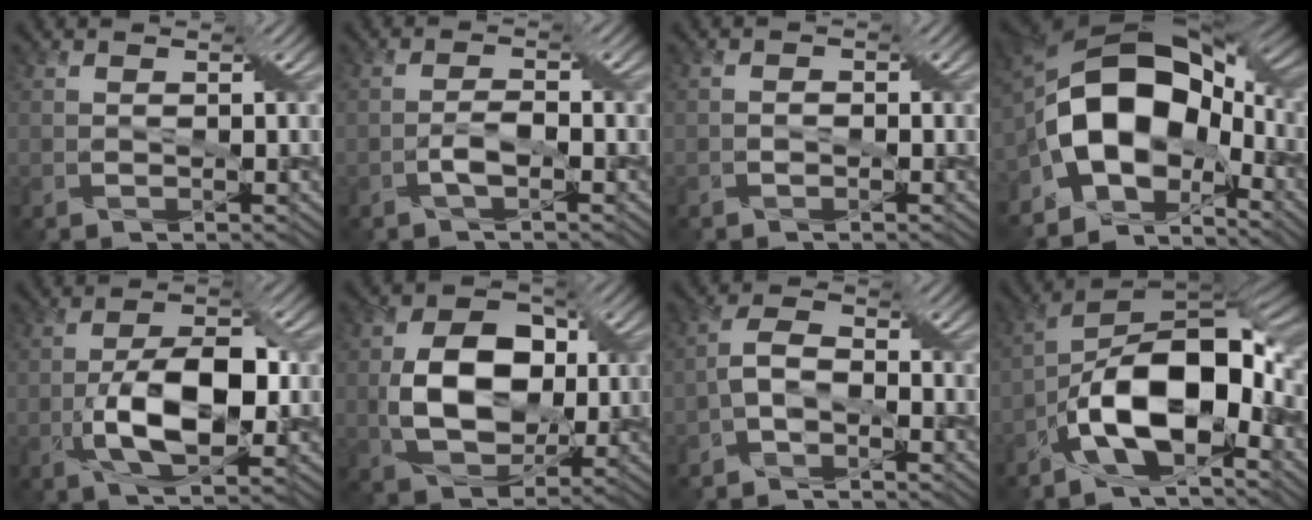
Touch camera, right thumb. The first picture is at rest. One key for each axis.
{"total": 2.1, "fx": -1.2, "fy": 0.5, "fz": 1.7, "tx": -0.037, "ty": 0.008, "tz": -0.026}
{"total": 0.8, "fx": -0.5, "fy": 0.5, "fz": 0.4, "tx": -0.009, "ty": 0.002, "tz": -0.008}
{"total": 15.5, "fx": -4.1, "fy": 10.3, "fz": 10.9, "tx": -0.188, "ty": 0.002, "tz": -0.088}
{"total": 10.2, "fx": -2.2, "fy": 4.6, "fz": 8.8, "tx": -0.160, "ty": 0.005, "tz": -0.041}
{"total": 10.5, "fx": 0.1, "fy": 7.4, "fz": 7.4, "tx": -0.149, "ty": 0.004, "tz": 0.003}
{"total": 3.6, "fx": -1.9, "fy": 1.9, "fz": 2.4, "tx": -0.053, "ty": 0.014, "tz": -0.044}
{"total": 15.1, "fx": -5.1, "fy": 7.2, "fz": 12.3, "tx": -0.209, "ty": -0.005, "tz": -0.105}